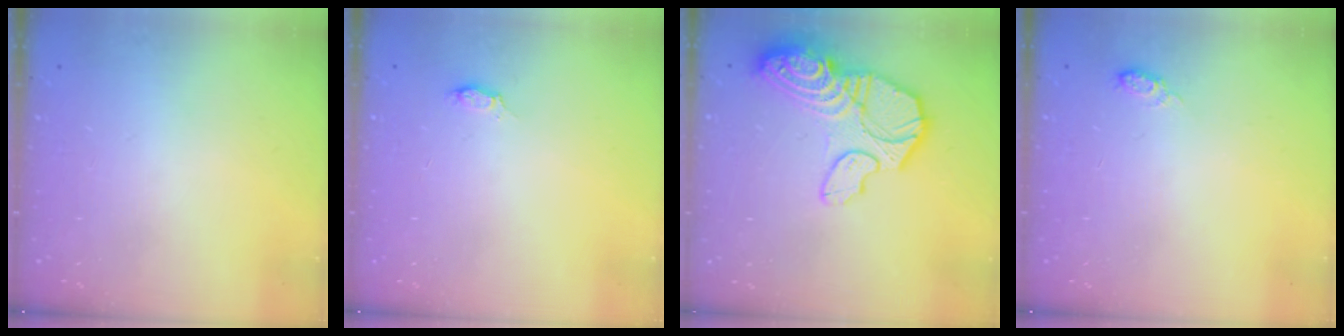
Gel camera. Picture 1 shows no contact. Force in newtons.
{"total": 2.0, "press": 2.0, "slide": 0.3}
{"total": 19.7, "press": 19.7, "slide": 1.8}
{"total": 5.6, "press": 5.6, "slide": 0.6}